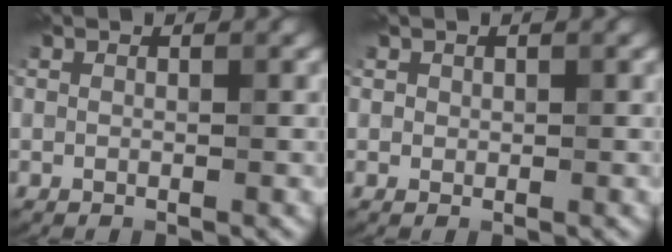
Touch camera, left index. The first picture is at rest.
{"total": 0.6, "force": [0.3, 0.5, 0.0], "torque": [0.004, -0.003, 0.006]}